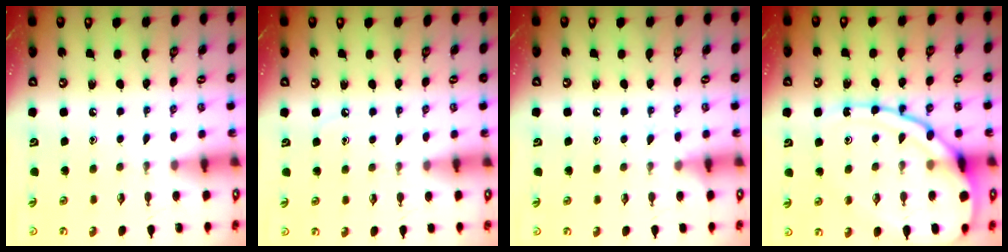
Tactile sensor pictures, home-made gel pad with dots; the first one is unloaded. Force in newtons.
{"total": 3.3, "press": 3.3, "slide": 0.5}
{"total": 4.2, "press": 4.1, "slide": 0.6}
{"total": 17.1, "press": 17.1, "slide": 1.4}